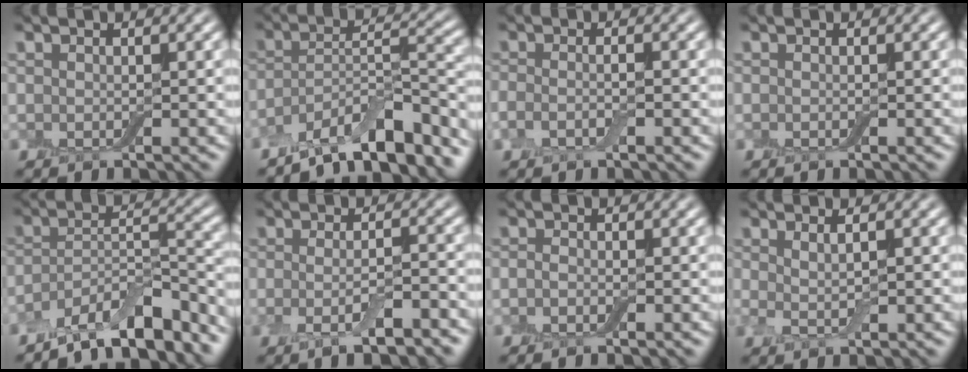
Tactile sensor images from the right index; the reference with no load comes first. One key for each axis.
{"total": 9.6, "fx": -7.6, "fy": 2.7, "fz": 5.3, "tx": -0.076, "ty": 0.009, "tz": -0.134}
{"total": 1.4, "fx": -0.7, "fy": 0.4, "fz": 1.2, "tx": -0.028, "ty": -0.001, "tz": -0.019}
{"total": 0.0}
{"total": 8.7, "fx": -7.0, "fy": 2.4, "fz": 4.5, "tx": -0.066, "ty": 0.002, "tz": -0.125}
{"total": 3.8, "fx": -1.6, "fy": 0.8, "fz": 3.4, "tx": -0.066, "ty": -0.002, "tz": -0.031}
{"total": 0.8, "fx": -0.4, "fy": 0.4, "fz": 0.5, "tx": -0.013, "ty": 0.002, "tz": -0.012}
{"total": 1.7, "fx": 0.5, "fy": 0.5, "fz": 1.5, "tx": -0.037, "ty": 0.000, "tz": 0.009}